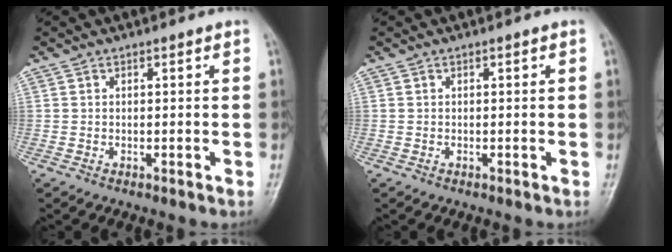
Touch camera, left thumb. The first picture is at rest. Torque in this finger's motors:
{"motor_torque": [0.00, 0.00, 0.00, 0.00, 0.00]}